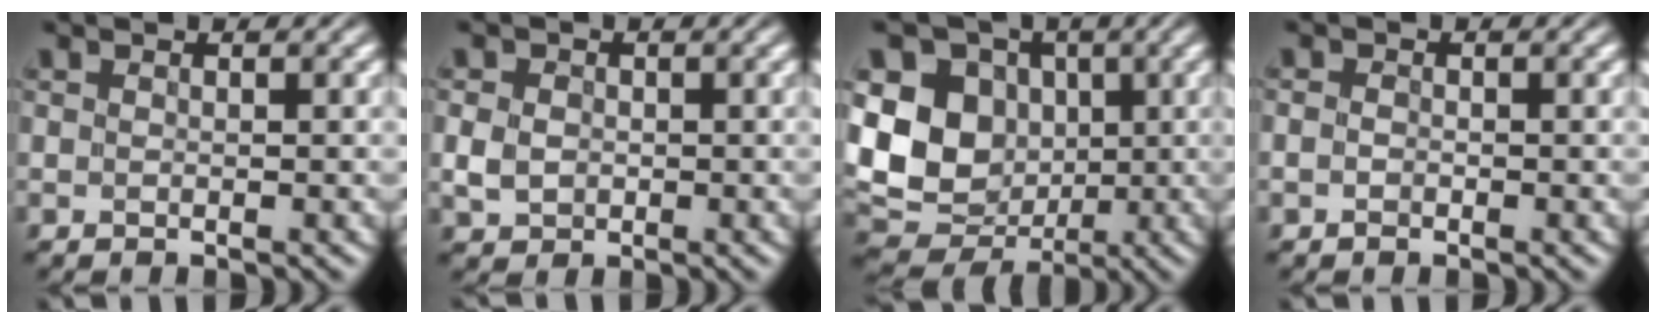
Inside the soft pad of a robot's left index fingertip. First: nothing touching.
{"total": 2.3, "force": [-0.1, 2.0, 1.1], "torque": [-0.026, -0.002, -0.005]}
{"total": 11.4, "force": [0.9, 9.5, 6.3], "torque": [-0.129, -0.001, 0.002]}
{"total": 0.8, "force": [-0.4, 0.6, 0.4], "torque": [-0.007, -0.001, -0.011]}